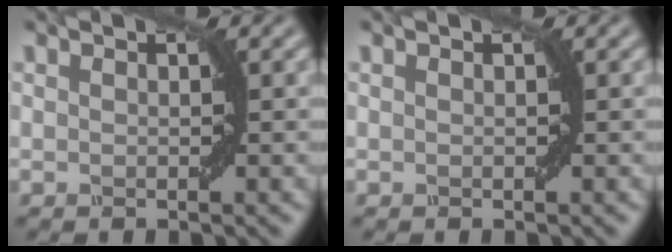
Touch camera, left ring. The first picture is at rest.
{"total": 0.0}